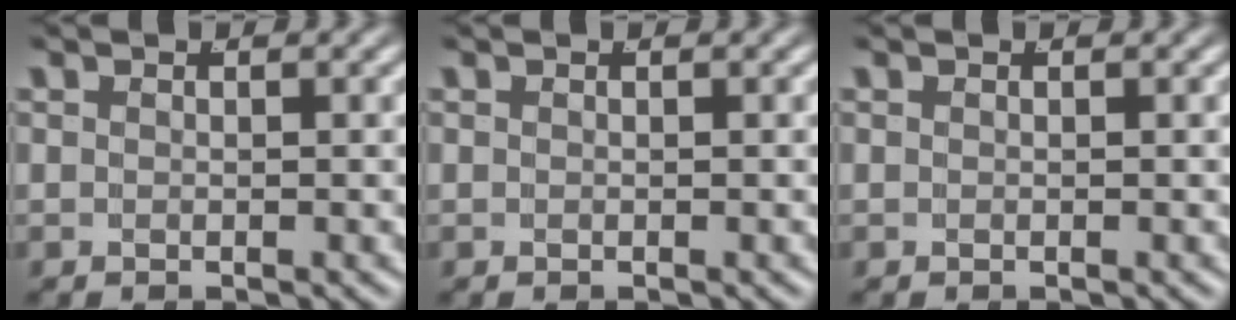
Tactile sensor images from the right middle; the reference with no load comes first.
{"total": 0.0}
{"total": 0.0}